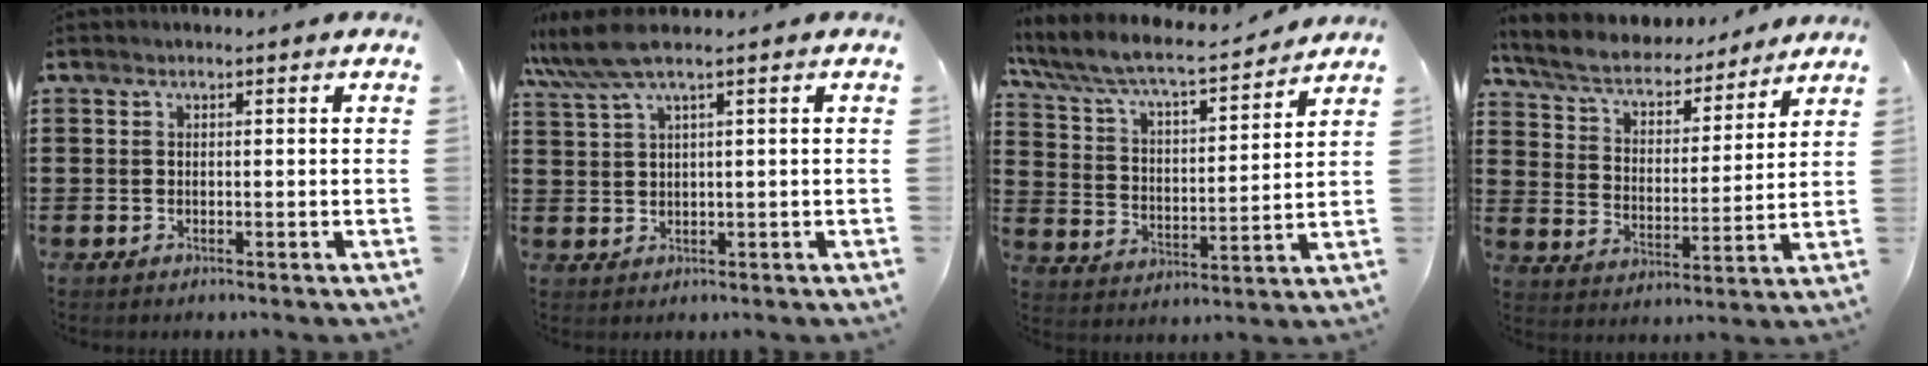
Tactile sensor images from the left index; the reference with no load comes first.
{"total": 6.3, "force": [4.7, 0.4, 4.1], "torque": [-0.103, -0.012, 0.081]}
{"total": 7.0, "force": [6.2, 0.8, 3.0], "torque": [-0.087, -0.040, 0.100]}
{"total": 6.2, "force": [5.5, 1.6, 2.4], "torque": [-0.072, -0.034, 0.091]}